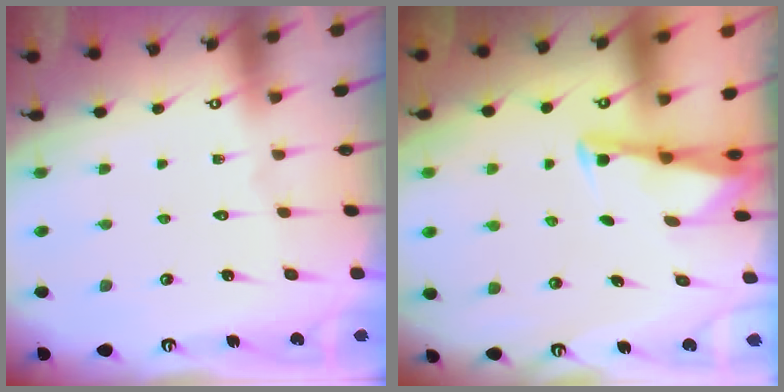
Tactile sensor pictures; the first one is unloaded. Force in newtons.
{"total": 2.9, "press": 2.9, "slide": 0.2}